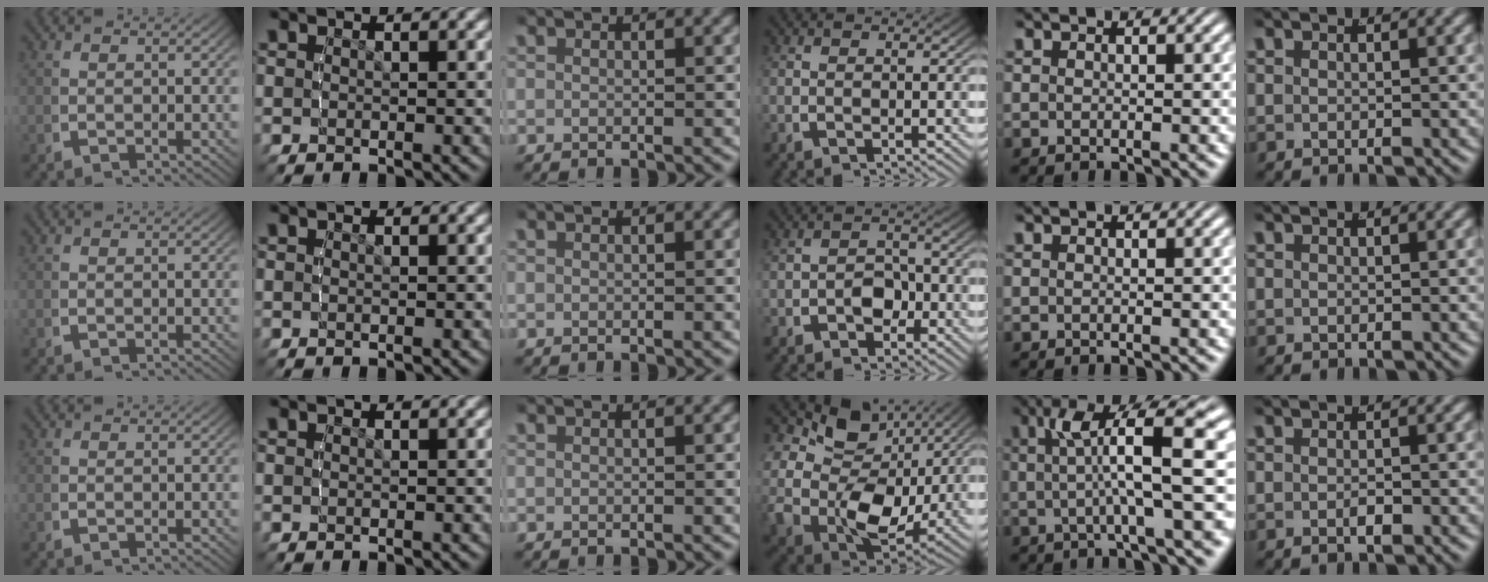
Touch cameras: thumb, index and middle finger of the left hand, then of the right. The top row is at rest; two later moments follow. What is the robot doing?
{"motion": "lift_and_place", "object": "stress ball aka squeeze ball"}